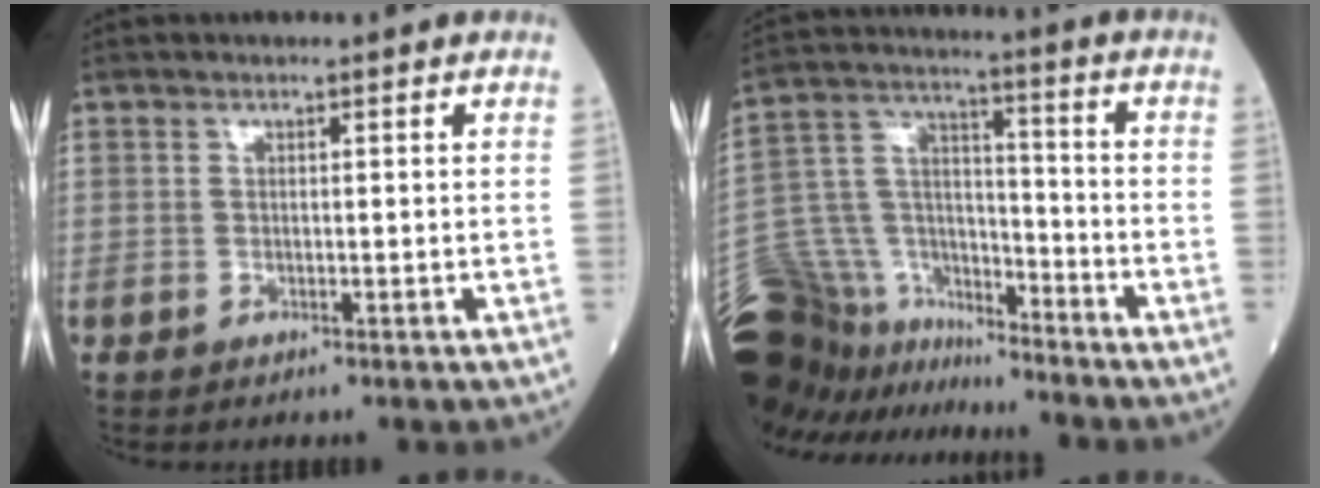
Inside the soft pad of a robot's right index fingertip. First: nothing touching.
{"total": 21.0, "force": [-18.2, 8.3, 6.4], "torque": [-0.179, 0.030, -0.315]}